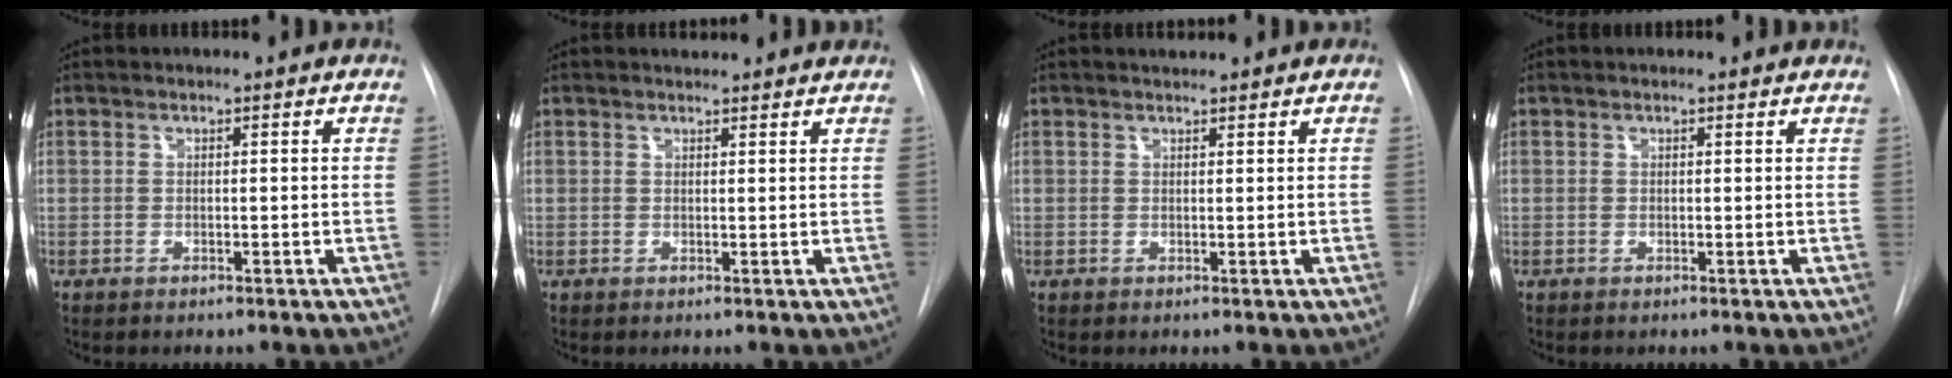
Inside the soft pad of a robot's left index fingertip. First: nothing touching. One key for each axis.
{"total": 5.3, "fx": 4.9, "fy": 1.4, "fz": 1.3, "tx": -0.012, "ty": 0.014, "tz": 0.049}
{"total": 1.7, "fx": 1.5, "fy": 0.4, "fz": 0.6, "tx": -0.008, "ty": 0.015, "tz": 0.024}
{"total": 1.9, "fx": 1.7, "fy": 0.5, "fz": 0.6, "tx": -0.013, "ty": 0.008, "tz": 0.011}